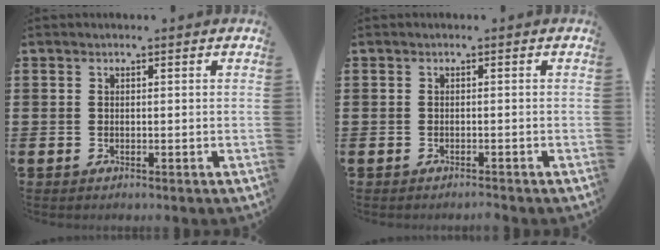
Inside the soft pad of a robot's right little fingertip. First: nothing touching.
{"total": 0.5, "force": [-0.5, 0.0, 0.1], "torque": [-0.003, -0.002, -0.010]}